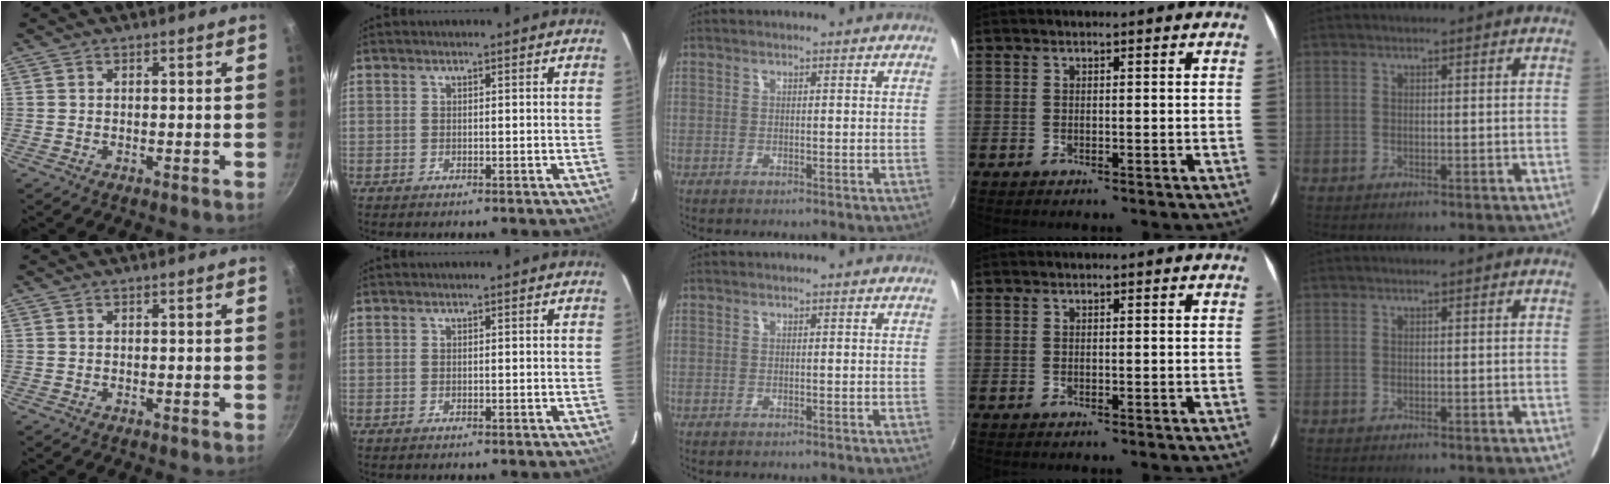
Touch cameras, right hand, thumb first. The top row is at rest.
{}